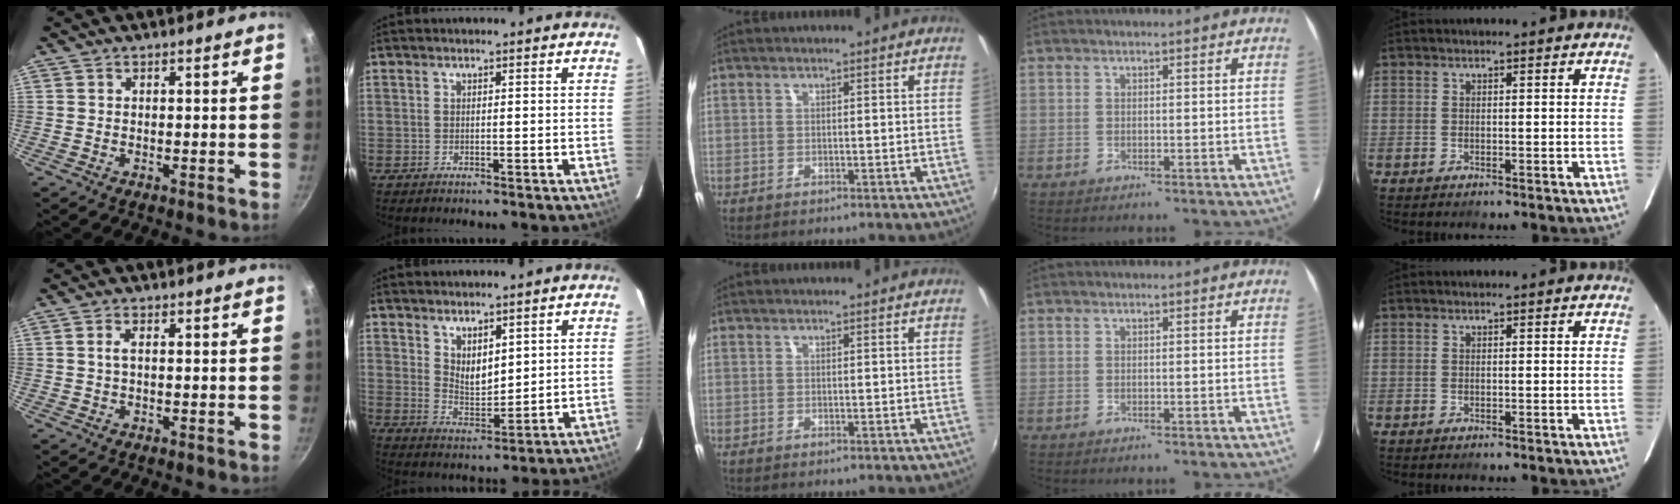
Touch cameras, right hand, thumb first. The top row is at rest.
{"thumb": {"total": 1.9, "force": [0.2, 0.9, 1.6], "torque": [-0.036, 0.005, 0.005]}, "index": {"total": 5.8, "force": [4.0, 2.8, 3.3], "torque": [-0.049, -0.006, 0.077]}}